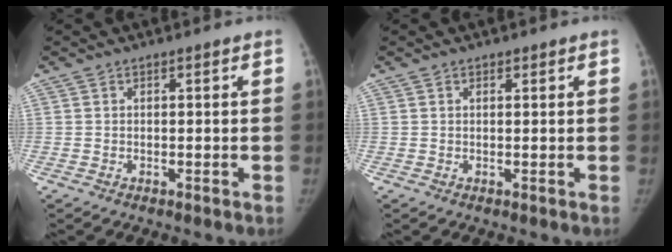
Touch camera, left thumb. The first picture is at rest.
{"total": 0.6, "force": [0.3, 0.3, 0.3], "torque": [-0.003, -0.001, 0.003]}